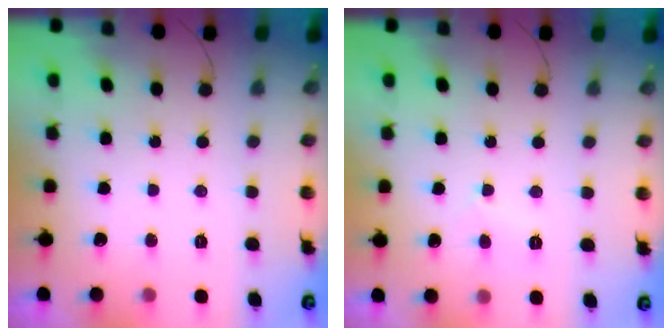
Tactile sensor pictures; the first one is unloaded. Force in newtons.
{"total": 2.8, "press": 2.8, "slide": 0.3}